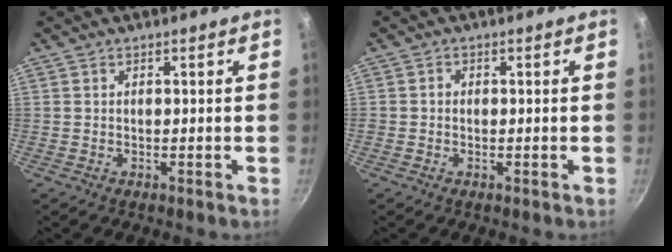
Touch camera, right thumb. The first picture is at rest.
{"total": 1.1, "force": [-0.1, 1.0, 0.3], "torque": [-0.003, 0.004, -0.005]}